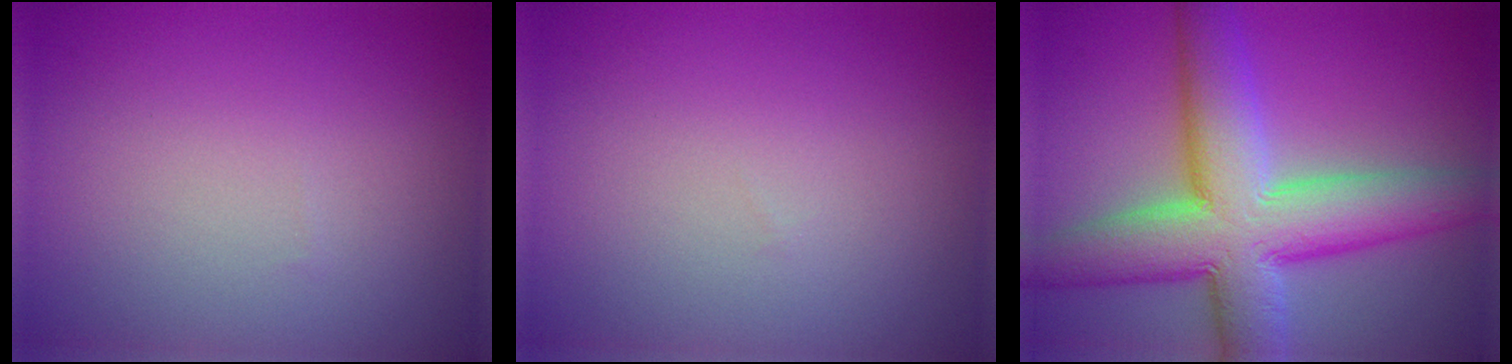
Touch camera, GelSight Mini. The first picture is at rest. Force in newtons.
{"total": 0.0}
{"total": 11.2, "press": 11.2, "slide": 0.5}